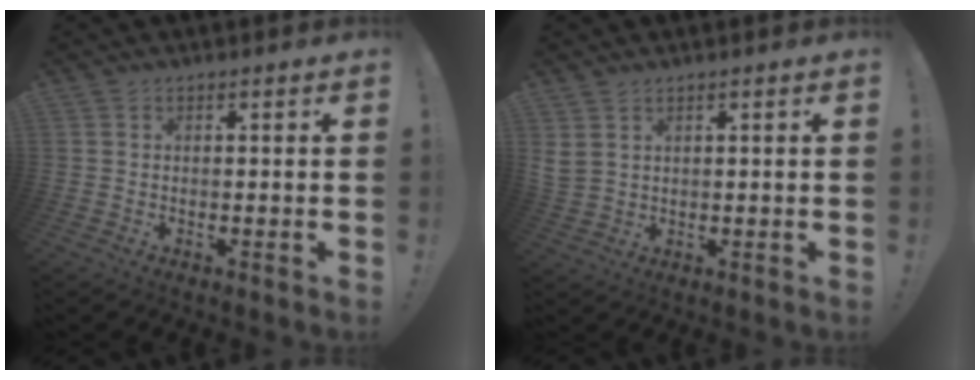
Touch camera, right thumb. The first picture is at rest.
{"total": 3.5, "force": [2.1, 2.2, 1.8], "torque": [-0.034, -0.007, 0.044]}